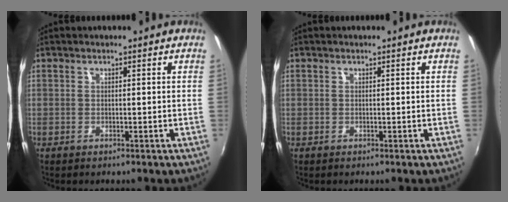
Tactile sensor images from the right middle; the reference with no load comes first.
{"total": 0.0}